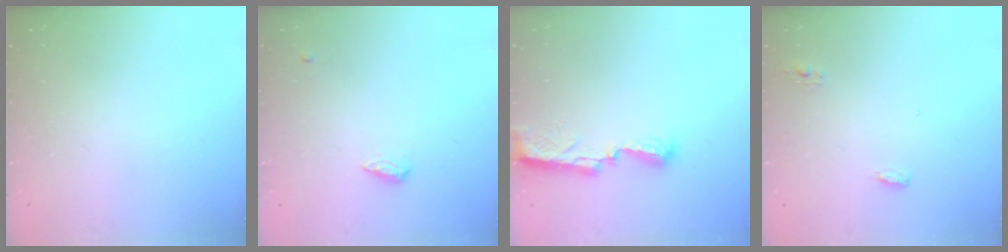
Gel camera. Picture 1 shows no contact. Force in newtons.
{"total": 5.2, "press": 5.1, "slide": 1.0}
{"total": 7.9, "press": 7.8, "slide": 0.4}
{"total": 4.2, "press": 4.0, "slide": 1.3}